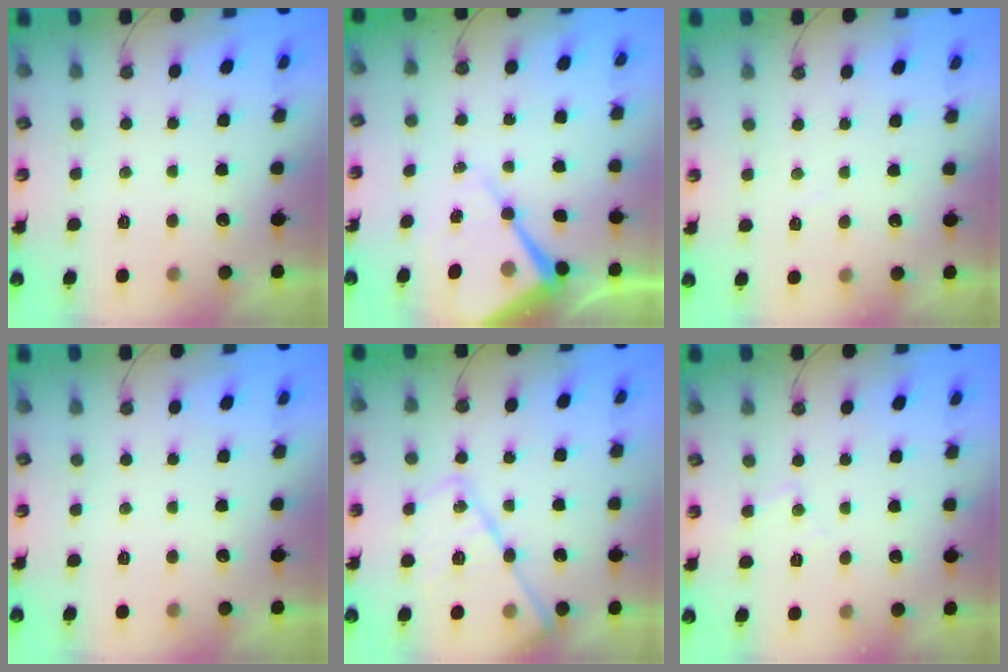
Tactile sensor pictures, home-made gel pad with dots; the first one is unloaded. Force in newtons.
{"total": 11.7, "press": 11.6, "slide": 1.0}
{"total": 3.8, "press": 3.7, "slide": 0.6}
{"total": 0.0}
{"total": 16.0, "press": 15.9, "slide": 1.5}
{"total": 5.5, "press": 5.5, "slide": 0.7}